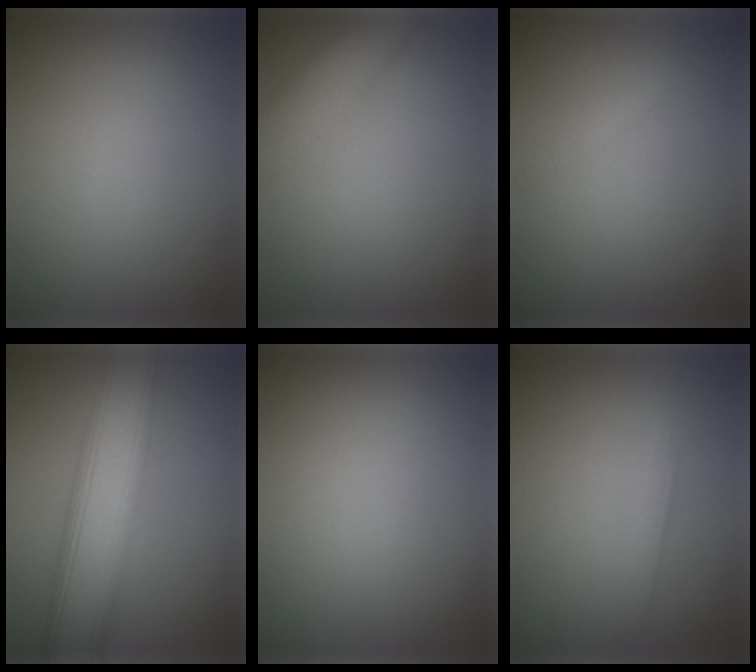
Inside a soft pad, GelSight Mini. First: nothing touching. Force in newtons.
{"total": 5.7, "press": 5.7, "slide": 0.2}
{"total": 0.7, "press": 0.7, "slide": 0.0}
{"total": 9.7, "press": 9.7, "slide": 0.7}
{"total": 0.0}
{"total": 1.2, "press": 1.2, "slide": 0.1}